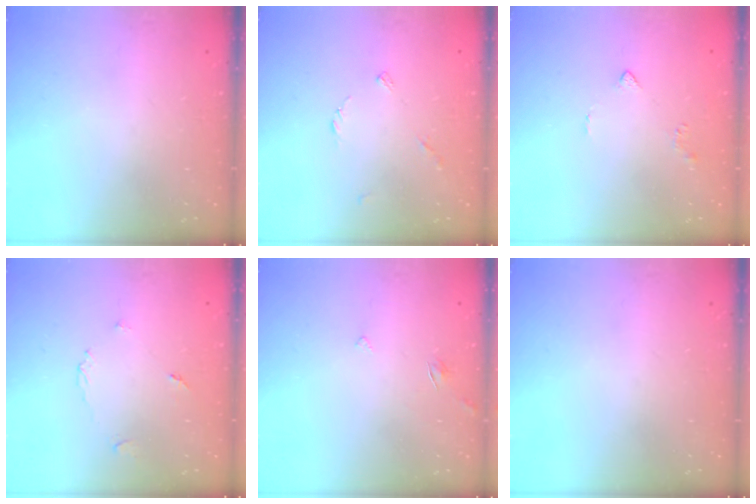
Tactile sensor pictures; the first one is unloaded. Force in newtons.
{"total": 4.2, "press": 4.2, "slide": 0.4}
{"total": 2.8, "press": 2.8, "slide": 0.6}
{"total": 3.8, "press": 3.8, "slide": 0.5}
{"total": 2.8, "press": 2.8, "slide": 0.3}
{"total": 0.0}